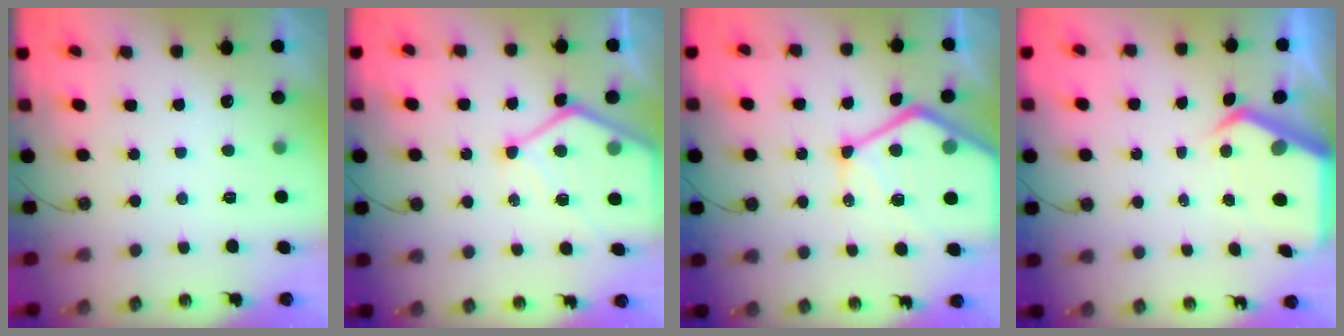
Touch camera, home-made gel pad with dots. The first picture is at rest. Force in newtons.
{"total": 12.2, "press": 12.2, "slide": 1.2}
{"total": 21.9, "press": 21.8, "slide": 2.4}
{"total": 6.0, "press": 6.0, "slide": 0.7}